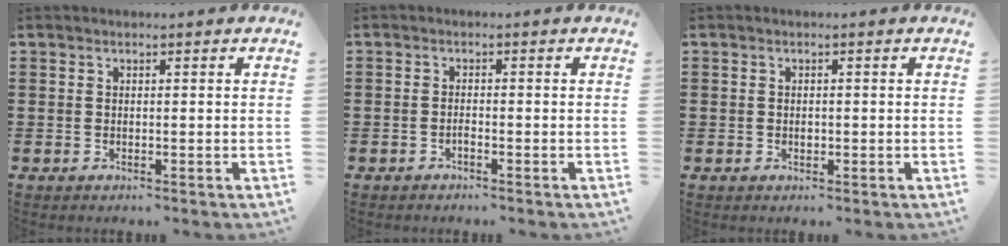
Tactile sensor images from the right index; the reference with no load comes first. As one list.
[{"total": 0.8, "force": [-0.7, 0.2, 0.2], "torque": [-0.006, -0.002, -0.013]}, {"total": 0.7, "force": [0.0, 0.6, 0.4], "torque": [-0.007, 0.002, 0.000]}]